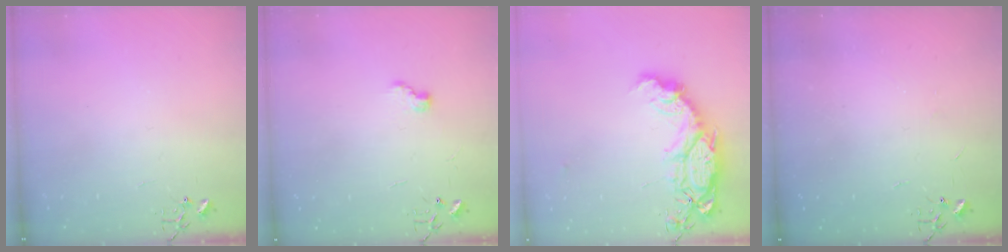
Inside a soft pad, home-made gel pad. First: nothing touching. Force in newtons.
{"total": 6.5, "press": 6.5, "slide": 0.7}
{"total": 15.7, "press": 15.6, "slide": 0.9}
{"total": 1.9, "press": 1.9, "slide": 0.3}